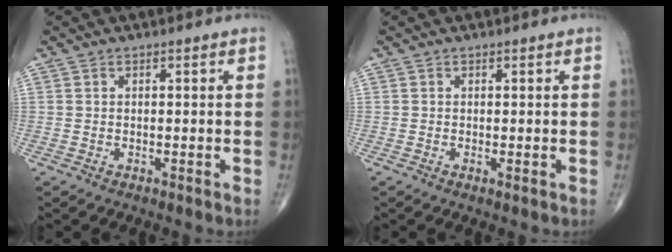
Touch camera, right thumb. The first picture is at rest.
{"total": 0.6, "force": [-0.1, 0.1, 0.5], "torque": [-0.010, -0.003, -0.004]}